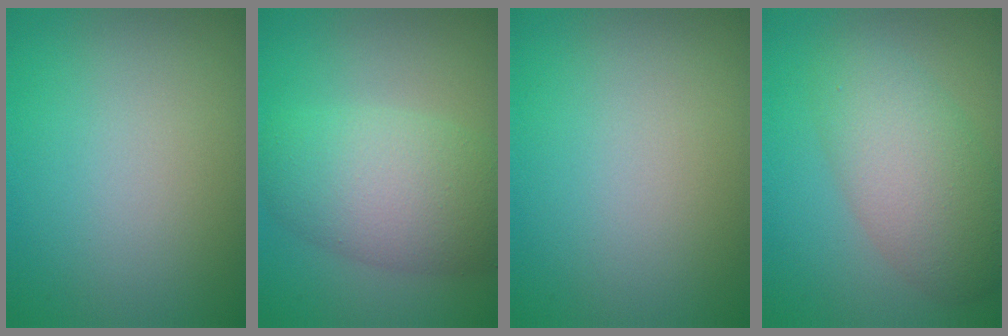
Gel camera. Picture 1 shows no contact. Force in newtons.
{"total": 7.0, "press": 7.0, "slide": 0.2}
{"total": 0.0}
{"total": 6.0, "press": 6.0, "slide": 0.0}